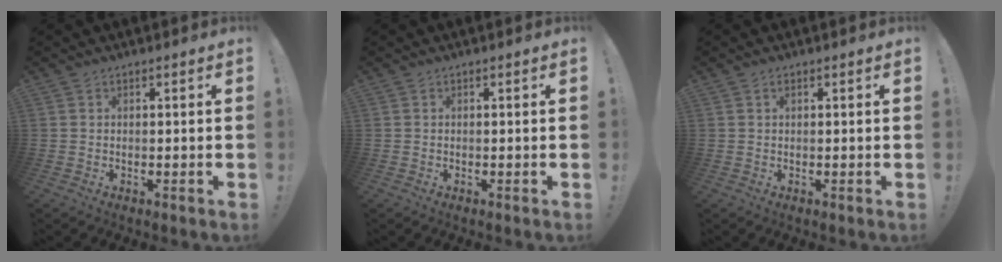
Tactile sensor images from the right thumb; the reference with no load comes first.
{"total": 0.0}
{"total": 0.7, "force": [0.3, 0.4, 0.5], "torque": [-0.006, 0.000, 0.004]}